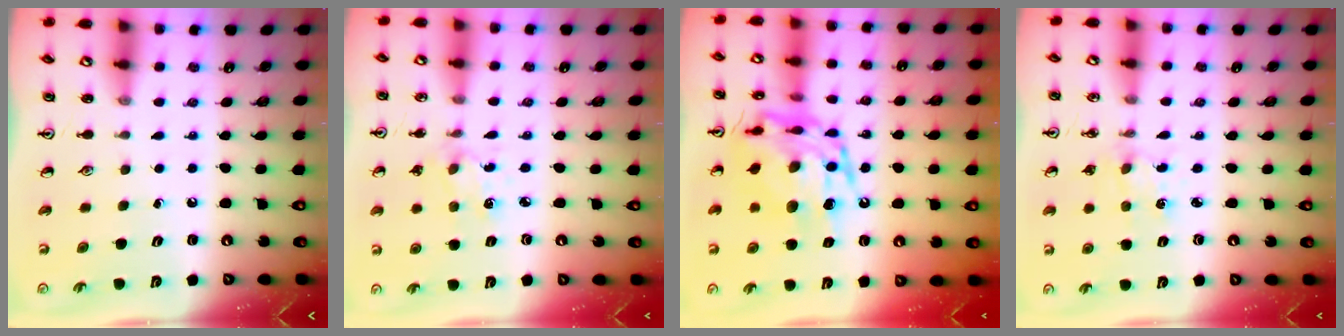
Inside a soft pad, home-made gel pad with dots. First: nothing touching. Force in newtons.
{"total": 2.1, "press": 2.0, "slide": 0.7}
{"total": 17.5, "press": 17.5, "slide": 1.4}
{"total": 2.7, "press": 2.6, "slide": 0.4}